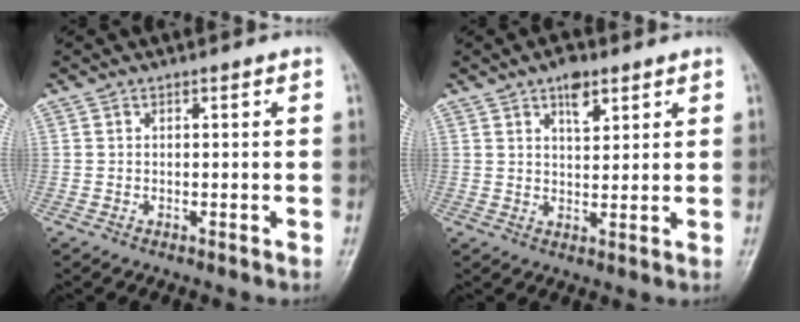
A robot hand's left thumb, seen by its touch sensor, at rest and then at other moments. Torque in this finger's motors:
{"motor_torque": [0.51, -0.70, 0.51, -0.63, 0.18]}